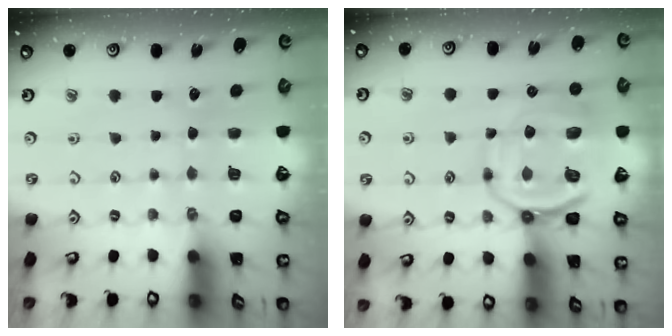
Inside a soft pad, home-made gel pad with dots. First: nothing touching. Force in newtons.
{"total": 12.6, "press": 12.5, "slide": 1.5}